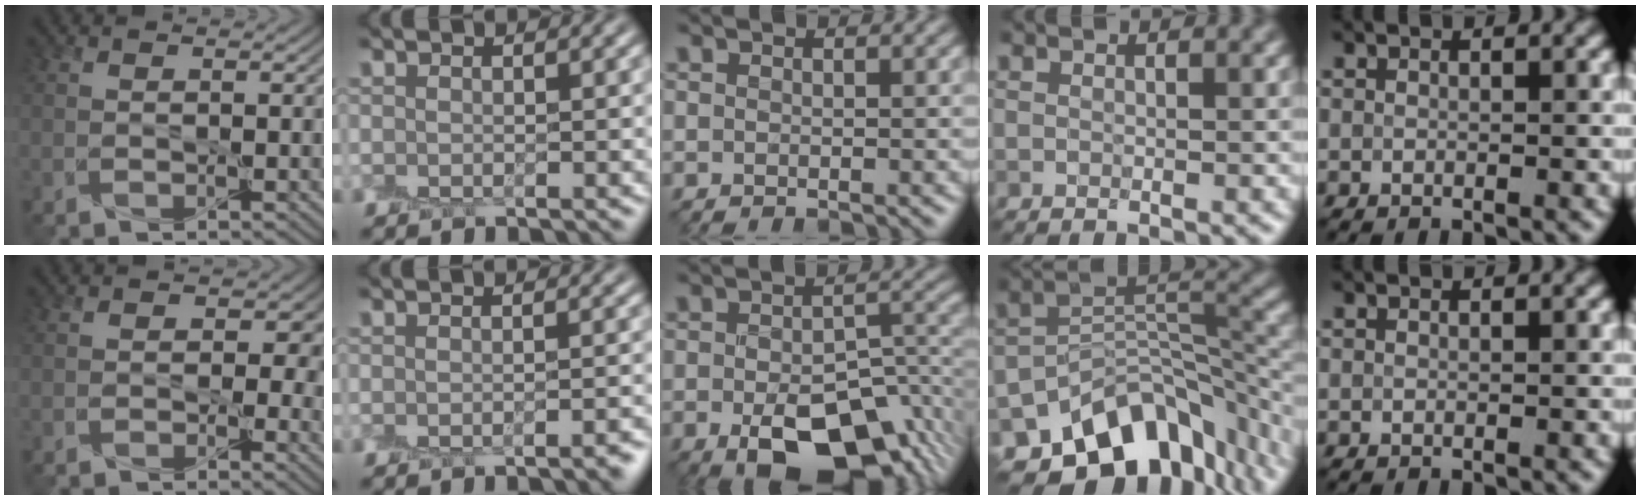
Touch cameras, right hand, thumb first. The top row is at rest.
{"thumb": {"total": 5.4, "force": [0.1, 4.3, 3.2], "torque": [-0.021, -0.005, -0.003]}, "index": {"total": 2.2, "force": [-1.9, 0.1, 1.0], "torque": [-0.012, -0.002, -0.023]}, "middle": {"total": 10.8, "force": [-5.3, 5.6, 7.6], "torque": [-0.128, -0.019, -0.069]}, "ring": {"total": 13.0, "force": [-8.8, 6.9, 6.6], "torque": [-0.105, -0.004, -0.141]}}